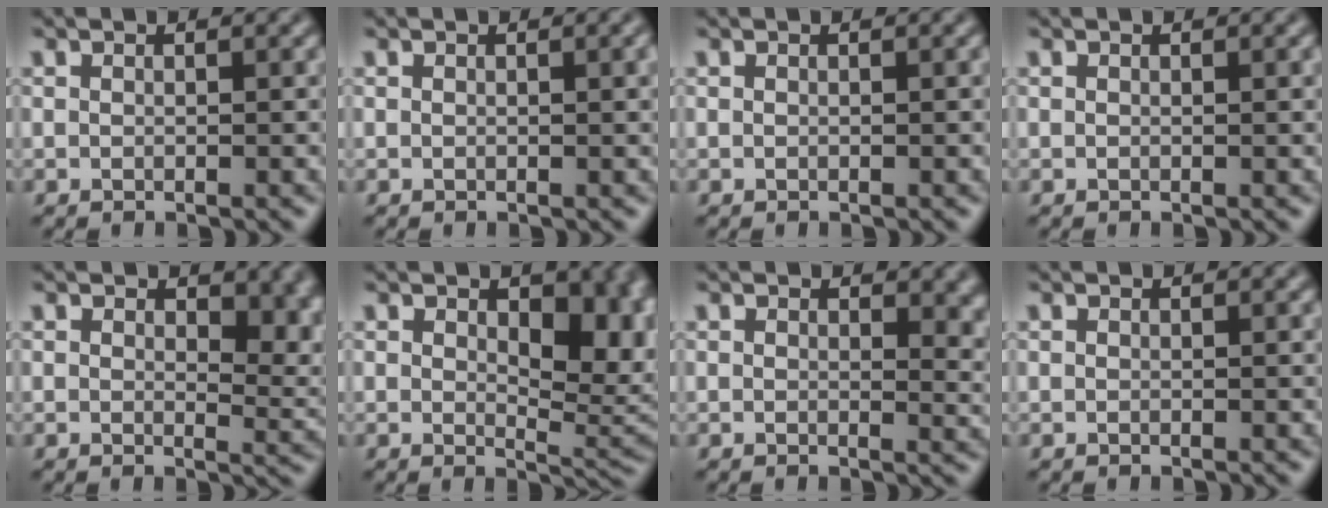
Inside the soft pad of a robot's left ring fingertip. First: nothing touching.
{"total": 1.5, "force": [0.3, 0.3, 1.4], "torque": [-0.017, 0.001, 0.002]}
{"total": 0.0}
{"total": 0.5, "force": [0.1, 0.0, 0.5], "torque": [-0.005, 0.000, 0.000]}
{"total": 4.8, "force": [1.6, 2.6, 3.7], "torque": [-0.037, -0.009, 0.024]}
{"total": 7.4, "force": [1.2, 3.9, 6.2], "torque": [-0.083, -0.010, 0.026]}
{"total": 3.4, "force": [1.0, 1.9, 2.7], "torque": [-0.022, -0.008, 0.014]}
{"total": 0.0}